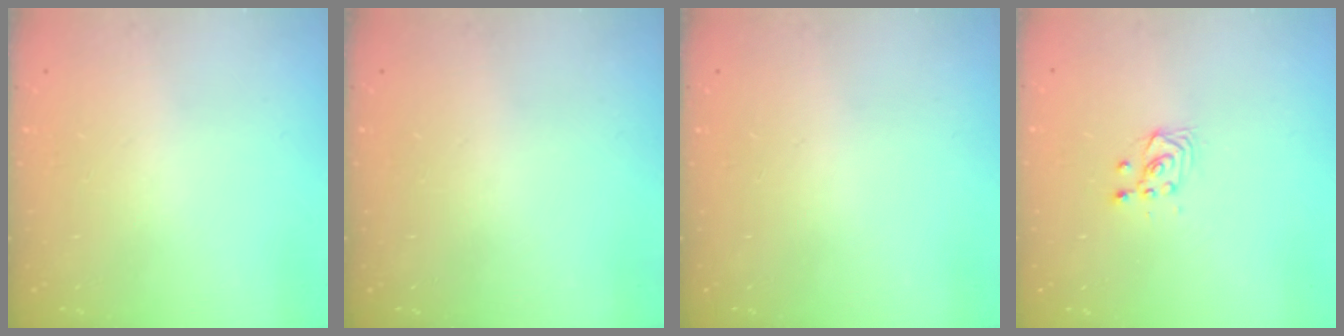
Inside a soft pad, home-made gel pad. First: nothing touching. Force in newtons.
{"total": 0.0}
{"total": 0.0}
{"total": 2.9, "press": 2.9, "slide": 0.6}